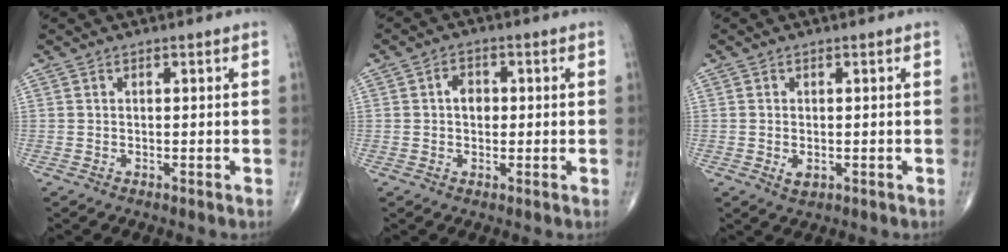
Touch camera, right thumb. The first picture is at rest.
{"total": 3.4, "force": [0.2, 2.6, 2.2], "torque": [-0.022, 0.008, -0.003]}
{"total": 2.0, "force": [-0.4, 1.2, 1.5], "torque": [-0.022, -0.001, -0.003]}